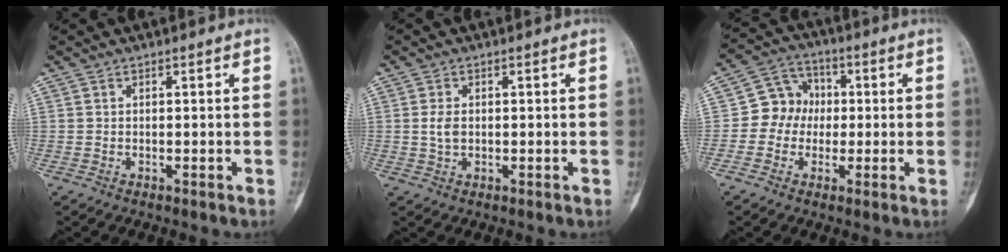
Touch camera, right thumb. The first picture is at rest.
{"total": 2.6, "force": [0.1, 1.6, 2.0], "torque": [-0.039, 0.000, 0.002]}
{"total": 7.8, "force": [-0.4, 7.1, 3.2], "torque": [-0.015, 0.022, -0.022]}